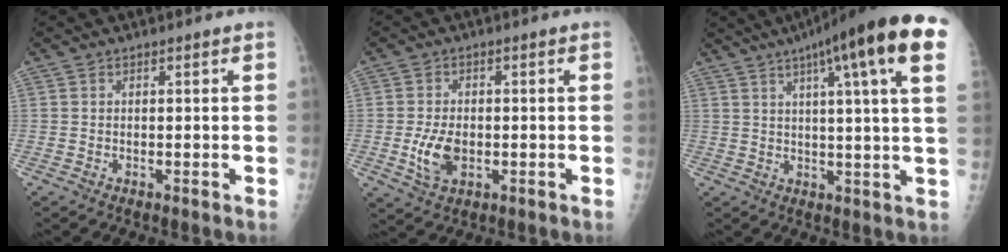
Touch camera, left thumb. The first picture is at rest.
{"total": 6.5, "force": [-1.3, 4.1, 4.9], "torque": [-0.088, -0.001, -0.018]}
{"total": 20.8, "force": [10.7, 2.3, 17.7], "torque": [-0.259, 0.000, 0.127]}